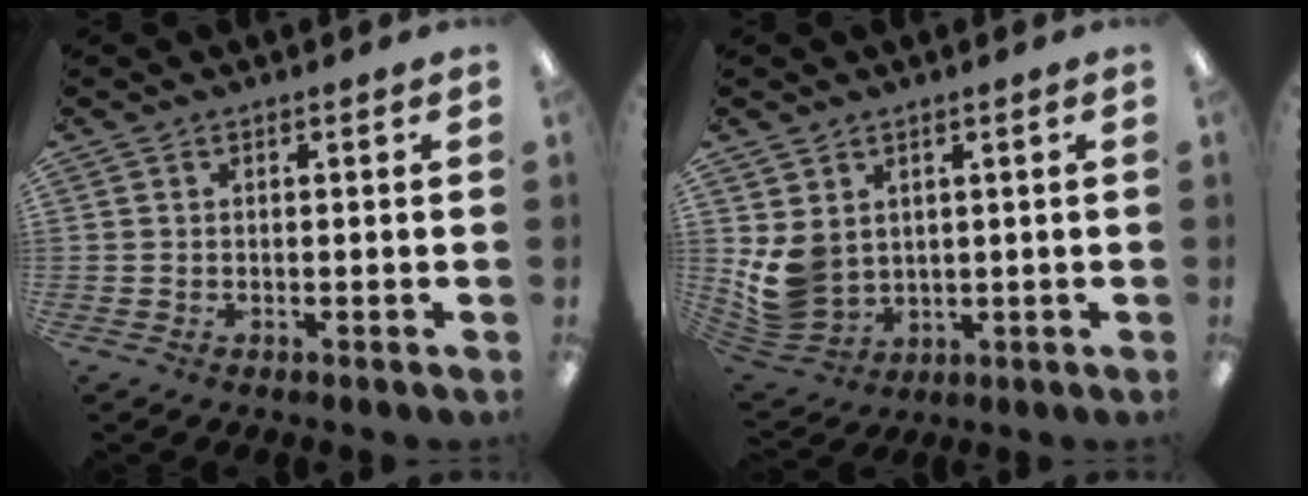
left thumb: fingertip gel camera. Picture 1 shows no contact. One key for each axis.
{"total": 8.2, "fx": 1.7, "fy": 6.8, "fz": 4.4, "tx": -0.112, "ty": -0.016, "tz": 0.038}